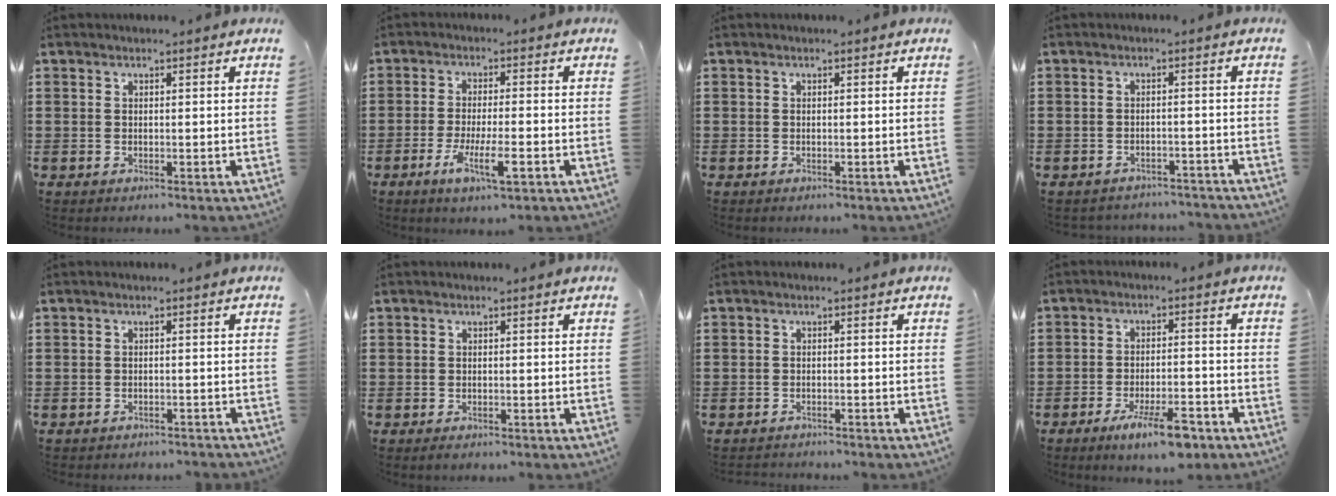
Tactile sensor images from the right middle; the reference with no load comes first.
{"total": 6.1, "force": [-2.8, 1.2, 5.3], "torque": [-0.105, -0.010, -0.051]}
{"total": 0.0}
{"total": 2.3, "force": [-2.3, 0.3, -0.1], "torque": [-0.006, -0.003, -0.049]}
{"total": 1.2, "force": [-1.2, 0.1, 0.1], "torque": [-0.005, 0.001, -0.026]}
{"total": 0.6, "force": [-0.6, 0.1, 0.2], "torque": [-0.007, -0.005, -0.010]}
{"total": 1.3, "force": [-1.3, 0.1, -0.2], "torque": [0.000, 0.004, -0.030]}
{"total": 6.8, "force": [-4.7, 1.8, 4.7], "torque": [-0.082, 0.002, -0.082]}